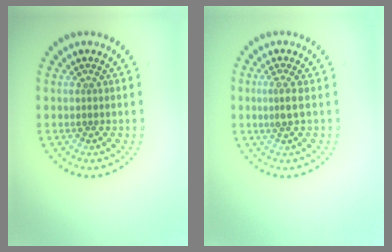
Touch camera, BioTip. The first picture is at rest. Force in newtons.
{"total": 1.8, "press": 1.4, "slide": 1.2}